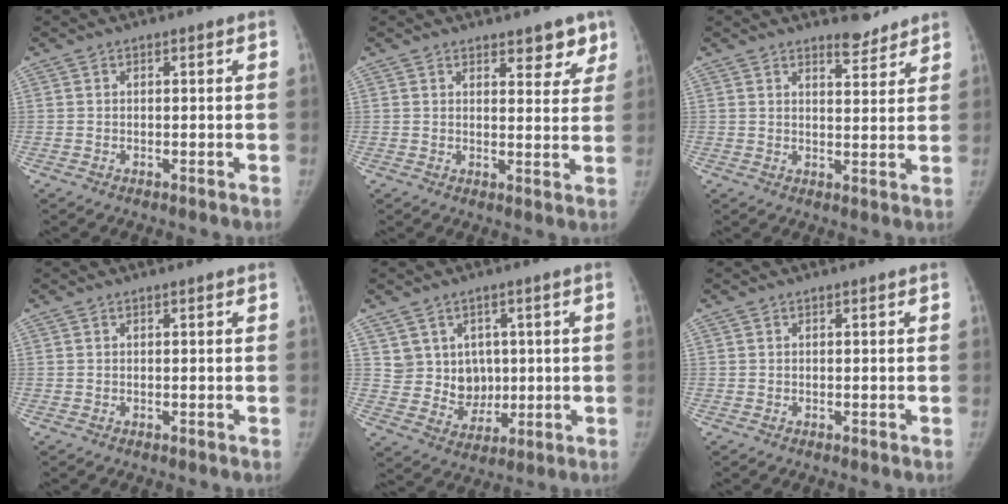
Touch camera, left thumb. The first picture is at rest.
{"total": 5.5, "force": [3.9, 2.6, 2.8], "torque": [0.003, -0.022, 0.050]}
{"total": 4.0, "force": [3.7, 1.3, 1.1], "torque": [0.004, -0.031, 0.054]}
{"total": 0.0}
{"total": 7.8, "force": [2.1, 7.2, 2.0], "torque": [0.011, -0.009, 0.048]}
{"total": 0.0}